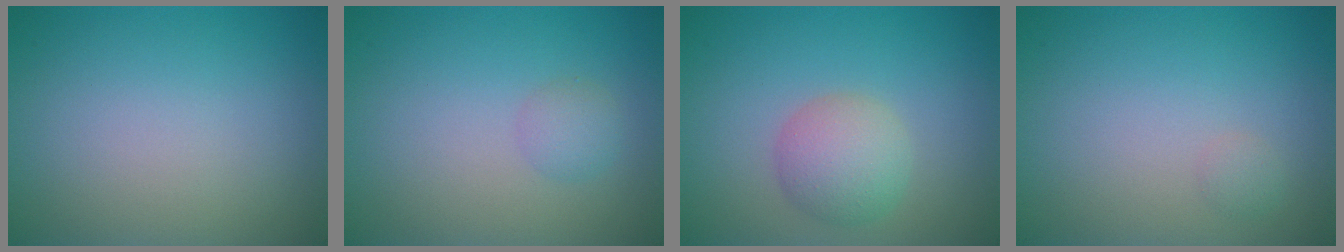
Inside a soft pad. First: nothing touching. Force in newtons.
{"total": 1.4, "press": 1.4, "slide": 0.0}
{"total": 3.5, "press": 3.5, "slide": 0.2}
{"total": 0.7, "press": 0.7, "slide": 0.0}